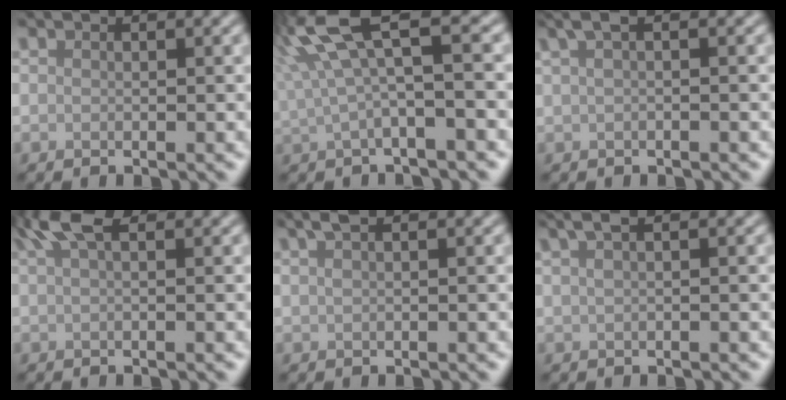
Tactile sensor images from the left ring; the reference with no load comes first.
{"total": 6.2, "force": [2.6, 1.1, 5.5], "torque": [-0.113, 0.011, 0.043]}
{"total": 2.4, "force": [1.1, 0.7, 2.0], "torque": [-0.034, 0.006, 0.015]}
{"total": 3.3, "force": [2.0, 0.8, 2.5], "torque": [-0.046, 0.011, 0.035]}
{"total": 1.6, "force": [1.0, 0.4, 1.2], "torque": [-0.023, 0.003, 0.015]}
{"total": 2.6, "force": [1.5, 0.8, 1.9], "torque": [-0.032, 0.004, 0.016]}